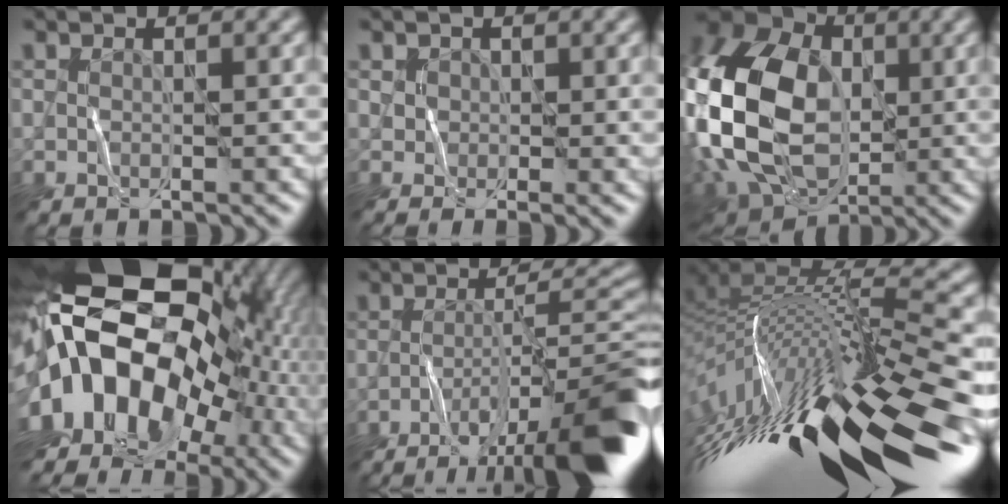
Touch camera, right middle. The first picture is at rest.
{"total": 0.0}
{"total": 15.9, "force": [-0.5, 11.2, 11.3], "torque": [-0.274, 0.001, -0.014]}
{"total": 20.1, "force": [-0.2, 14.7, 13.7], "torque": [-0.244, 0.006, 0.004]}
{"total": 11.9, "force": [-6.4, 1.8, 9.8], "torque": [-0.144, 0.009, -0.091]}
{"total": 16.6, "force": [-5.5, 4.5, 15.0], "torque": [-0.275, -0.004, -0.072]}